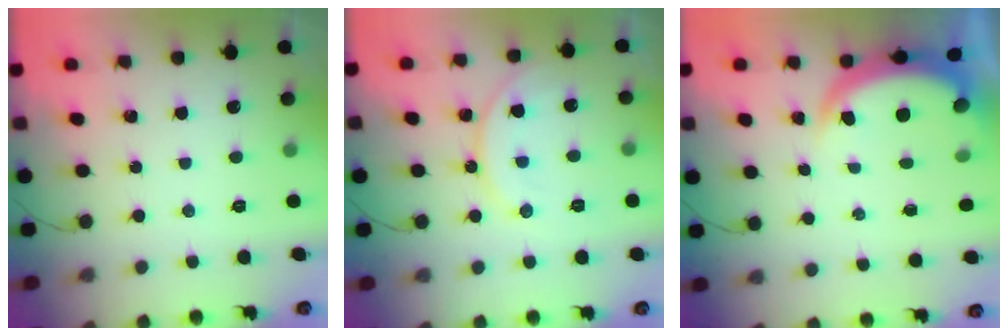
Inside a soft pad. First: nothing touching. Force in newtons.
{"total": 10.5, "press": 10.5, "slide": 0.8}
{"total": 4.6, "press": 4.6, "slide": 0.3}